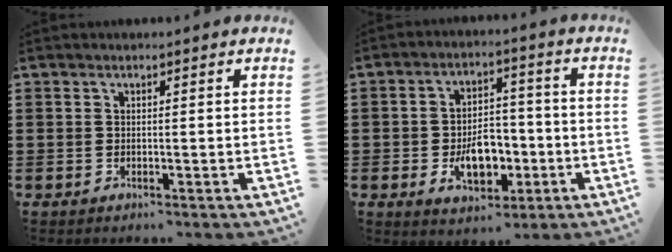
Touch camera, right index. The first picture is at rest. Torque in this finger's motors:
{"motor_torque": [1.23, 0.91, 0.50, 0.11]}